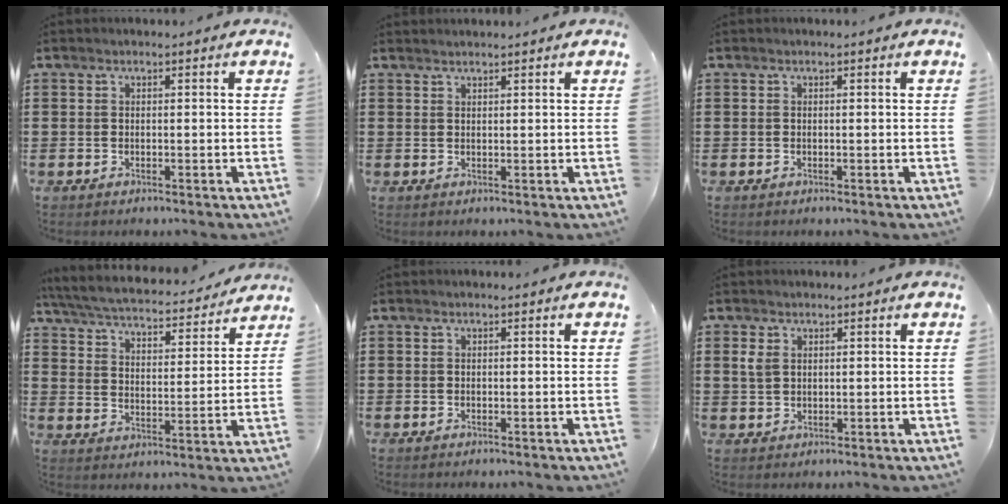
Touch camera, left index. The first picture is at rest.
{"total": 0.9, "force": [0.9, -0.1, 0.0], "torque": [-0.003, -0.002, 0.019]}
{"total": 0.0}
{"total": 5.0, "force": [4.8, 0.1, 1.5], "torque": [-0.055, -0.034, 0.077]}
{"total": 0.0}
{"total": 2.2, "force": [1.0, 1.5, 1.3], "torque": [-0.031, 0.006, 0.017]}